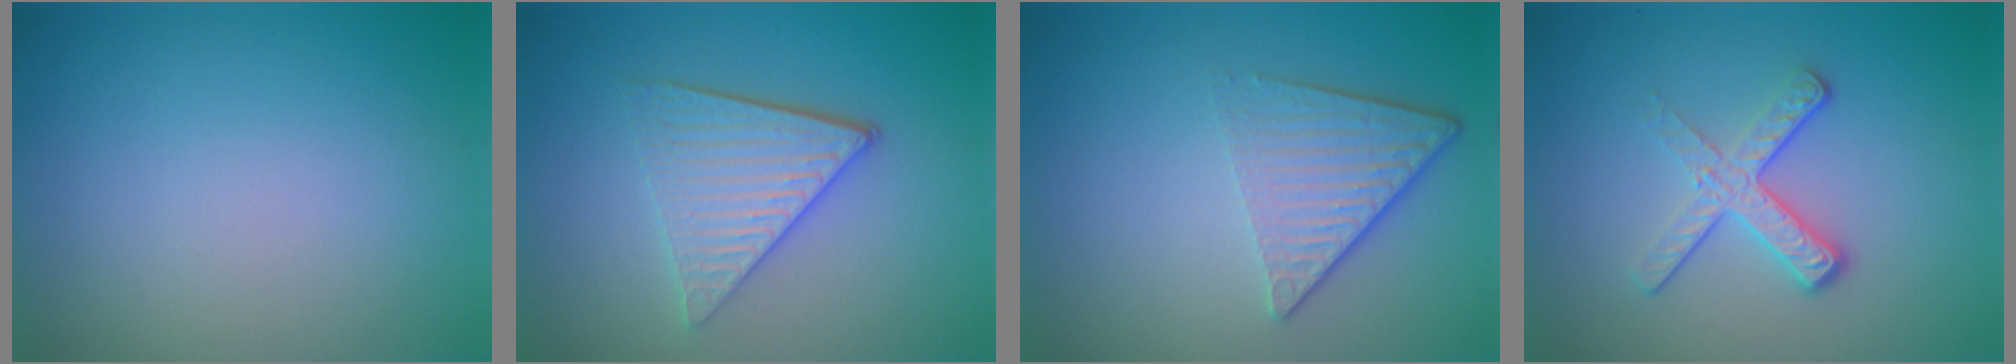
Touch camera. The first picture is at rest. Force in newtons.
{"total": 4.3, "press": 3.4, "slide": 2.6}
{"total": 4.5, "press": 3.1, "slide": 3.3}
{"total": 3.7, "press": 2.5, "slide": 2.7}